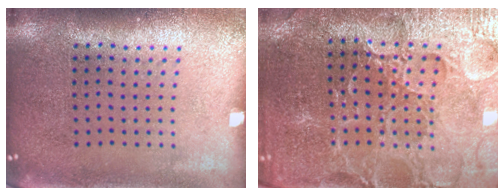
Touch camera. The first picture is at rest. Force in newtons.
{"total": 3.5, "press": 3.4, "slide": 0.6}